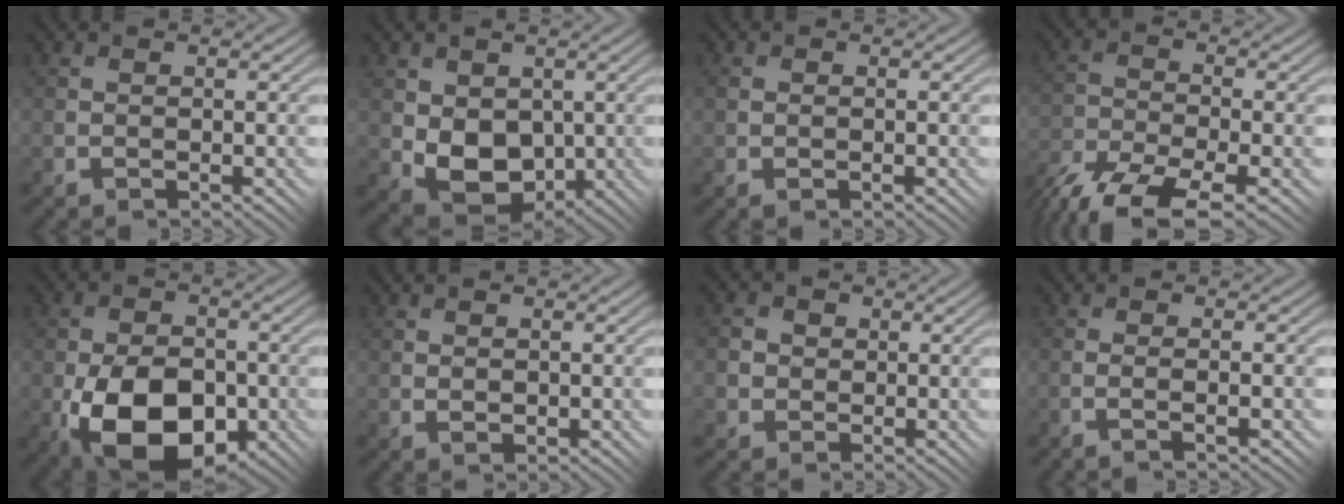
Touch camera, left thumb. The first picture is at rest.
{"total": 7.7, "force": [-0.1, 5.7, 5.2], "torque": [-0.103, -0.018, -0.003]}
{"total": 1.2, "force": [-0.3, 0.8, 0.8], "torque": [-0.017, 0.000, -0.008]}
{"total": 10.1, "force": [-7.7, 3.2, 5.7], "torque": [-0.119, -0.015, -0.141]}
{"total": 13.4, "force": [-4.5, 8.4, 9.4], "torque": [-0.165, -0.029, -0.074]}
{"total": 1.0, "force": [0.3, 0.7, 0.6], "torque": [-0.013, -0.002, 0.008]}
{"total": 4.6, "force": [0.8, 4.4, 1.0], "torque": [-0.032, 0.012, 0.003]}
{"total": 1.8, "force": [-0.7, -0.5, 1.6], "torque": [-0.029, 0.010, -0.015]}